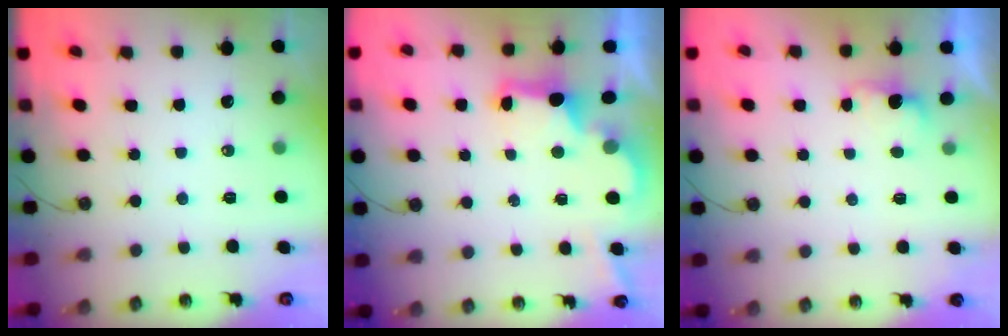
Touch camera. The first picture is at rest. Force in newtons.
{"total": 2.9, "press": 2.8, "slide": 0.9}
{"total": 2.0, "press": 1.7, "slide": 0.9}